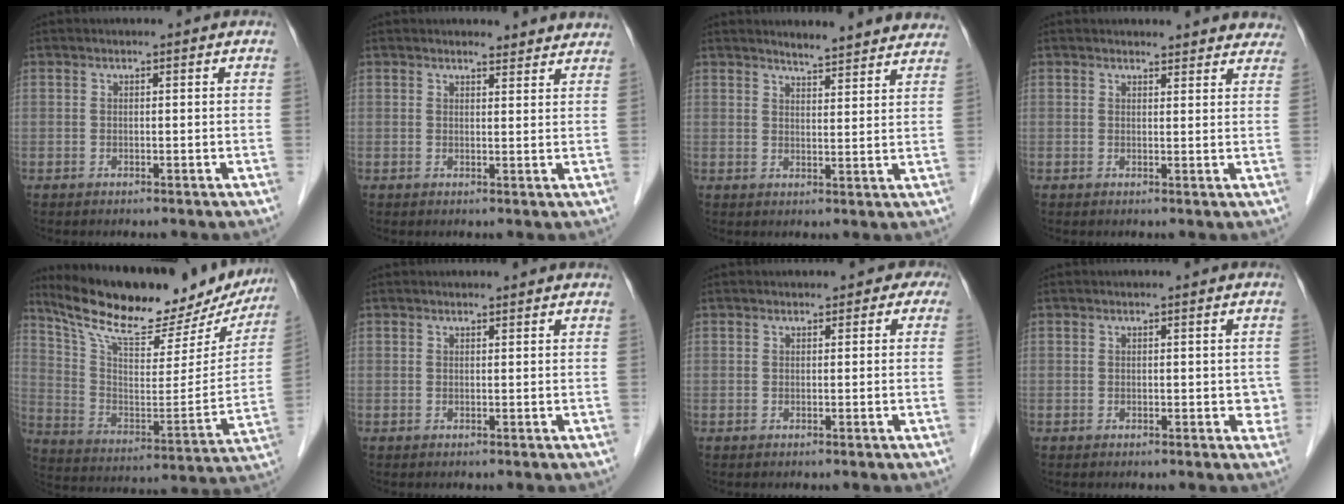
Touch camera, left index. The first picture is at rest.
{"total": 4.5, "force": [4.4, 1.0, 0.4], "torque": [-0.004, -0.001, 0.037]}
{"total": 10.1, "force": [9.6, 1.1, 2.9], "torque": [-0.027, -0.007, 0.101]}
{"total": 8.1, "force": [7.7, 2.3, 0.8], "torque": [0.028, -0.004, 0.057]}
{"total": 25.4, "force": [21.5, 6.1, 12.3], "torque": [-0.196, -0.015, 0.311]}
{"total": 1.6, "force": [1.6, 0.3, 0.2], "torque": [-0.015, 0.009, 0.017]}
{"total": 2.0, "force": [1.0, 1.6, 0.7], "torque": [0.009, 0.007, 0.003]}
{"total": 1.7, "force": [0.1, 1.3, 1.1], "torque": [0.003, 0.004, -0.002]}